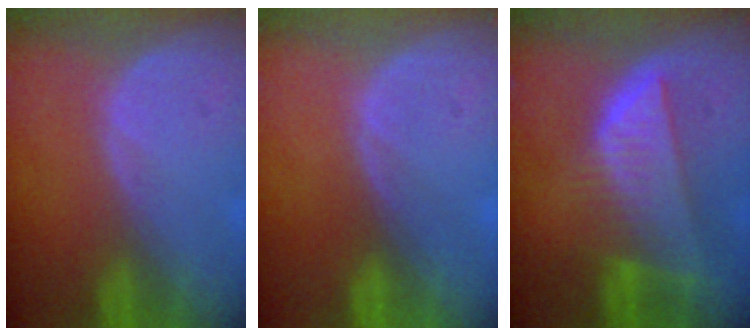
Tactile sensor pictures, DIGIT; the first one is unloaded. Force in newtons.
{"total": 0.0}
{"total": 8.3, "press": 7.3, "slide": 4.0}